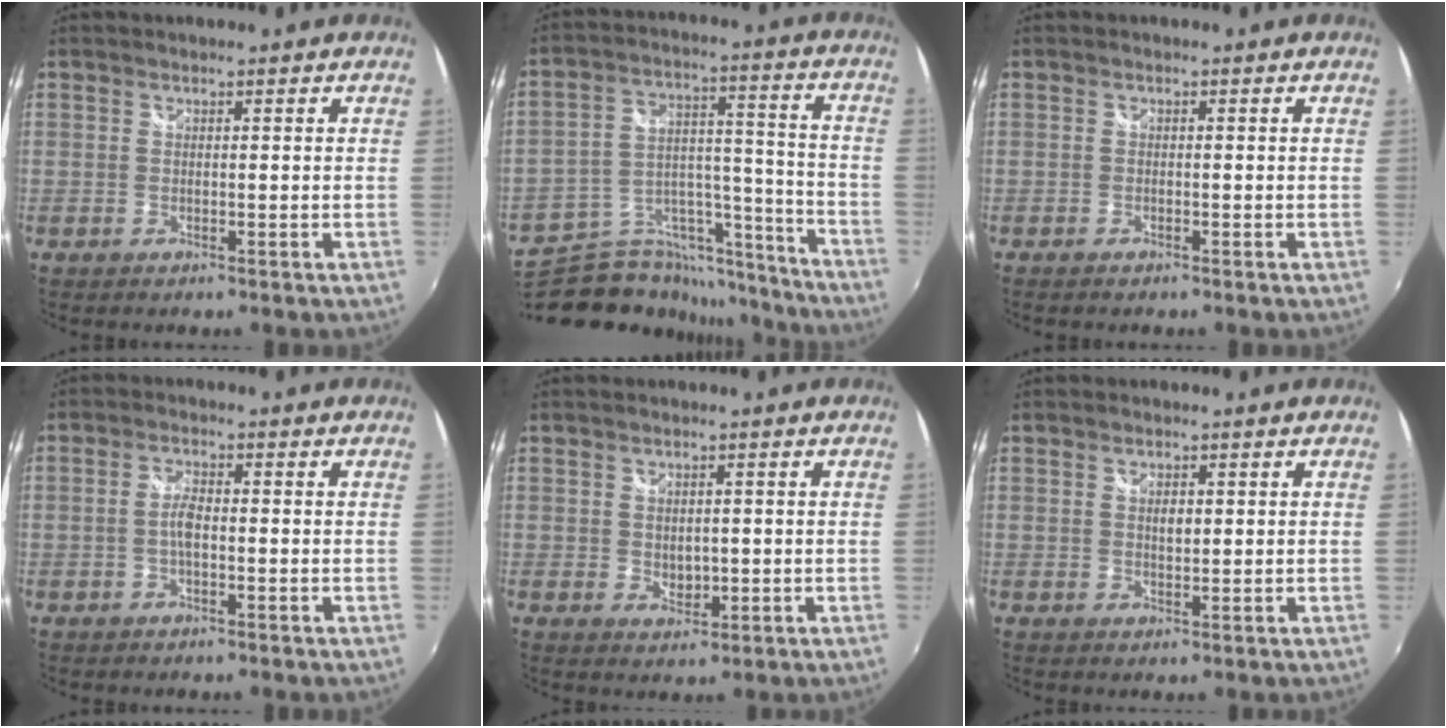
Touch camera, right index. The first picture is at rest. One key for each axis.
{"total": 22.6, "fx": -19.2, "fy": 9.6, "fz": 7.1, "tx": -0.133, "ty": 0.055, "tz": -0.274}
{"total": 1.0, "fx": -0.8, "fy": 0.4, "fz": 0.4, "tx": -0.010, "ty": -0.004, "tz": -0.017}
{"total": 2.8, "fx": -0.5, "fy": 1.0, "fz": 2.6, "tx": -0.053, "ty": 0.004, "tz": -0.010}
{"total": 3.0, "fx": 0.0, "fy": 2.3, "fz": 1.9, "tx": -0.028, "ty": -0.003, "tz": 0.003}
{"total": 1.9, "fx": 0.5, "fy": 1.1, "fz": 1.4, "tx": -0.022, "ty": 0.001, "tz": 0.009}